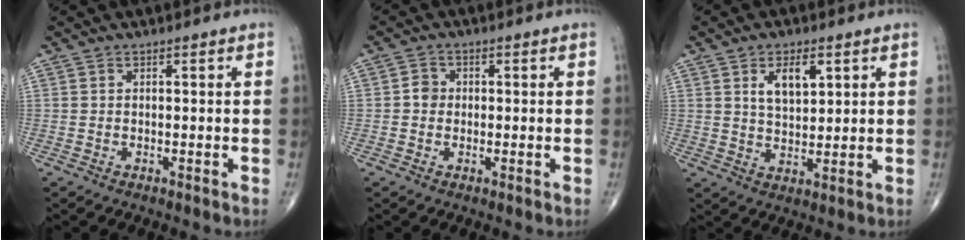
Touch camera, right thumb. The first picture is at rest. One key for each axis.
{"total": 2.5, "fx": -0.1, "fy": 2.2, "fz": 1.0, "tx": -0.005, "ty": 0.006, "tz": -0.008}
{"total": 6.6, "fx": 2.7, "fy": 3.4, "fz": 5.0, "tx": -0.071, "ty": -0.018, "tz": 0.051}